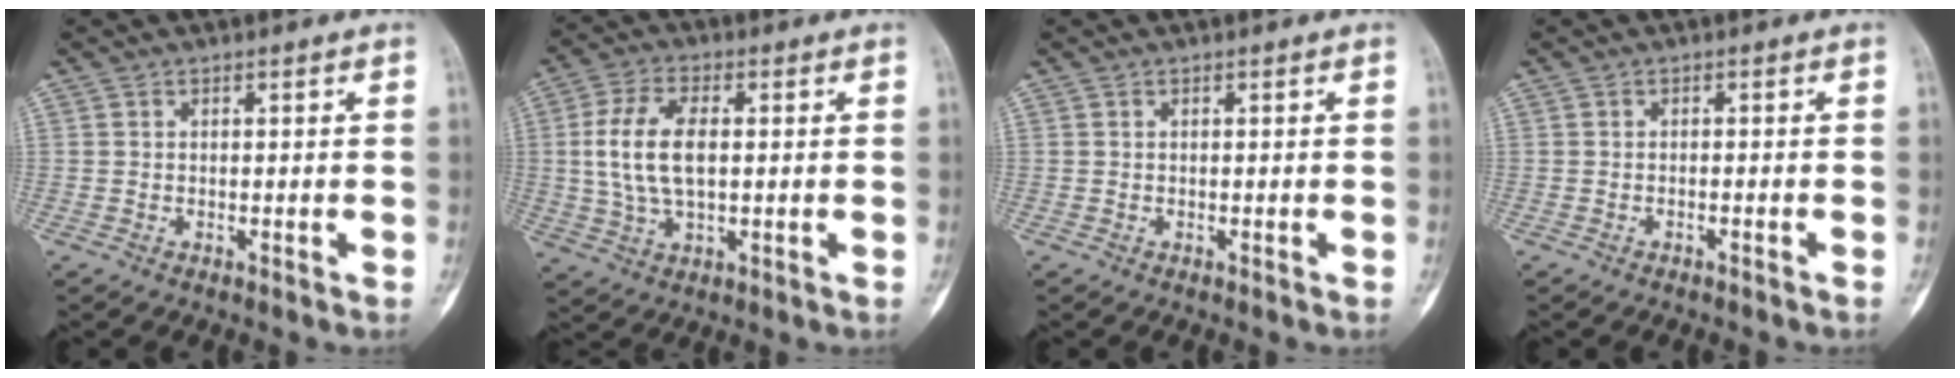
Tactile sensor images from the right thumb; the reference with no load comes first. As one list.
[{"total": 10.6, "force": [0.9, 5.5, 9.0], "torque": [-0.186, 0.007, 0.019]}, {"total": 0.0}, {"total": 0.9, "force": [-0.7, 0.1, 0.5], "torque": [-0.019, 0.011, -0.006]}]